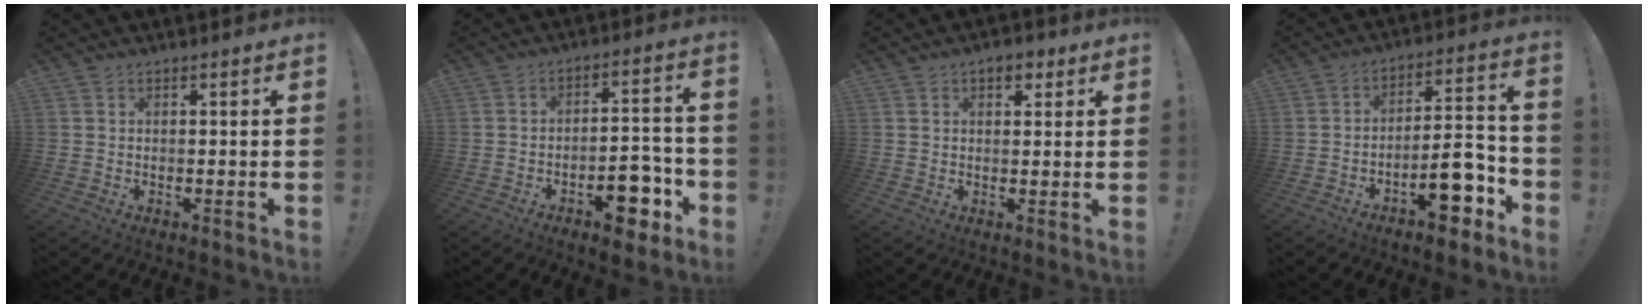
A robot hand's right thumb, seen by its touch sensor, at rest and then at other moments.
{"total": 10.9, "force": [-5.6, 5.9, 7.2], "torque": [-0.061, 0.047, -0.091]}
{"total": 4.3, "force": [2.5, 2.5, 2.5], "torque": [-0.029, -0.004, 0.042]}
{"total": 12.5, "force": [-6.8, 5.0, 9.2], "torque": [-0.111, 0.051, -0.112]}